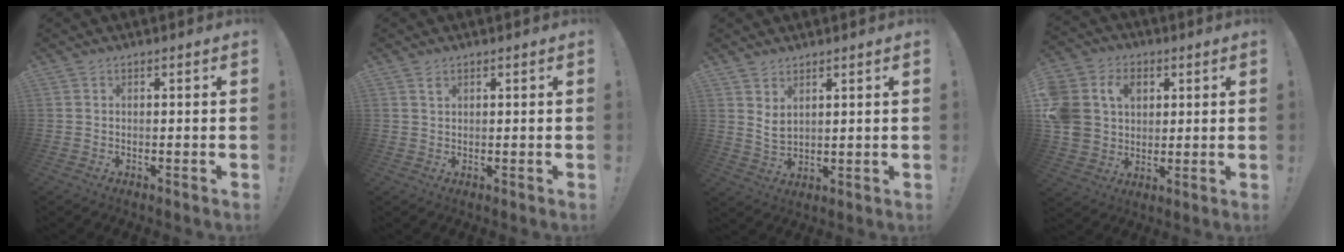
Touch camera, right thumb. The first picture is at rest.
{"total": 1.2, "force": [0.9, 0.5, 0.6], "torque": [0.000, -0.006, 0.015]}
{"total": 4.4, "force": [2.8, 2.3, 2.5], "torque": [-0.039, -0.018, 0.053]}
{"total": 13.3, "force": [3.6, 11.1, 6.2], "torque": [-0.135, -0.007, 0.073]}